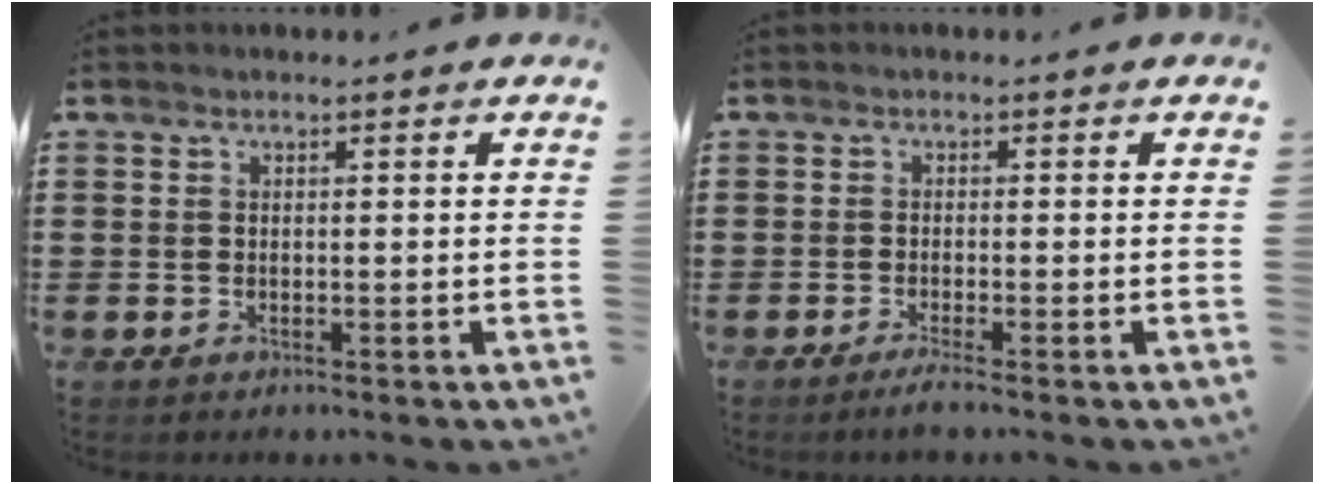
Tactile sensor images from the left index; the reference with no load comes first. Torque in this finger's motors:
{"motor_torque": [0.30, 0.26, 0.03, 0.03]}